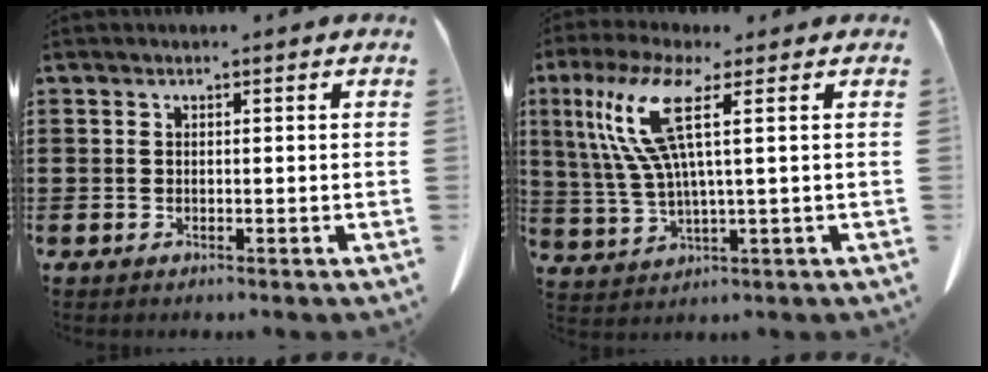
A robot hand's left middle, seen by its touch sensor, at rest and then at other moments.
{"total": 9.7, "force": [3.8, 1.0, 8.8], "torque": [-0.216, -0.013, 0.055]}